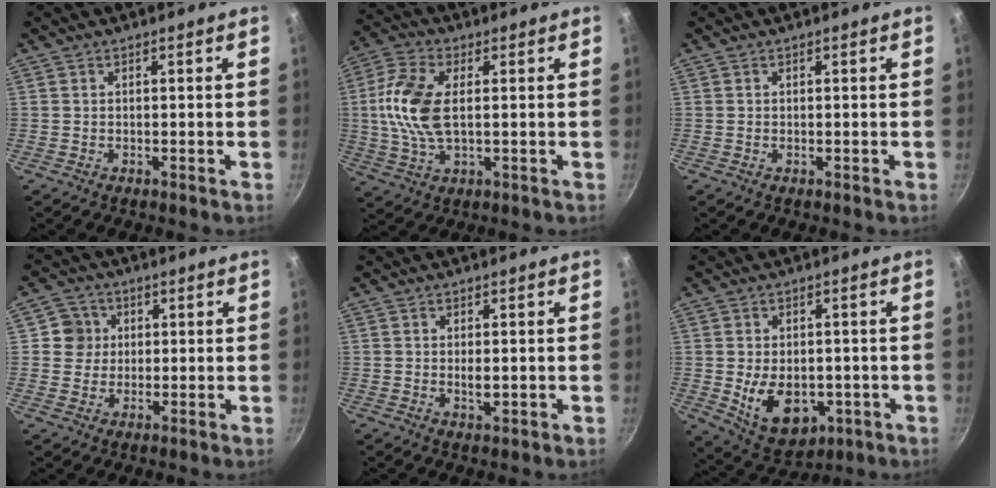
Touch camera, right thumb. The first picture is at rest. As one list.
[{"total": 11.8, "force": [1.0, 5.9, 10.1], "torque": [-0.228, 0.005, 0.020]}, {"total": 0.0}, {"total": 5.4, "force": [0.8, 5.3, 1.0], "torque": [0.016, 0.006, 0.009]}, {"total": 1.0, "force": [-0.2, 0.6, 0.9], "torque": [-0.013, -0.002, -0.003]}, {"total": 11.8, "force": [-2.7, 7.9, 8.3], "torque": [-0.112, 0.001, -0.021]}]